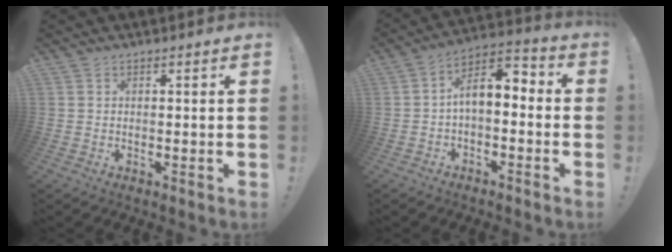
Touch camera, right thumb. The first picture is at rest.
{"total": 7.9, "force": [0.1, 4.4, 6.5], "torque": [-0.117, 0.006, 0.007]}